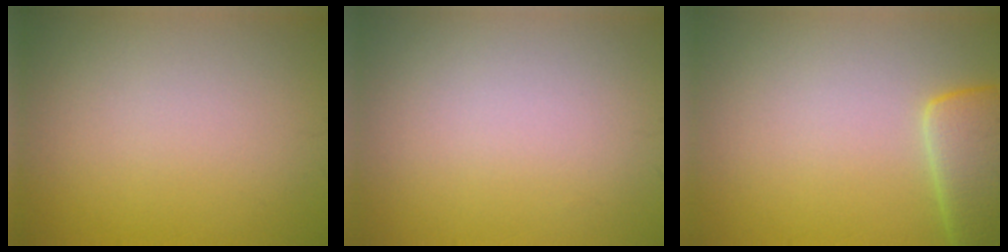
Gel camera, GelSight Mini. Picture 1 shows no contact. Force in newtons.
{"total": 0.0}
{"total": 4.8, "press": 4.7, "slide": 0.5}